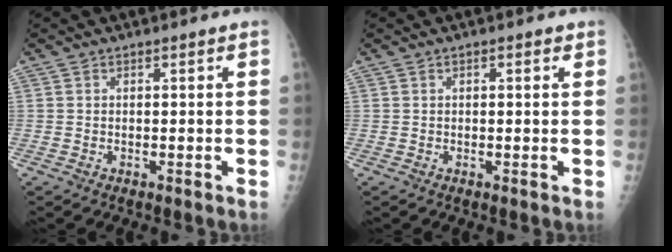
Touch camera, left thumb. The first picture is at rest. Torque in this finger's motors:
{"motor_torque": [-0.23, 0.02, -0.07, 0.13, -0.02]}